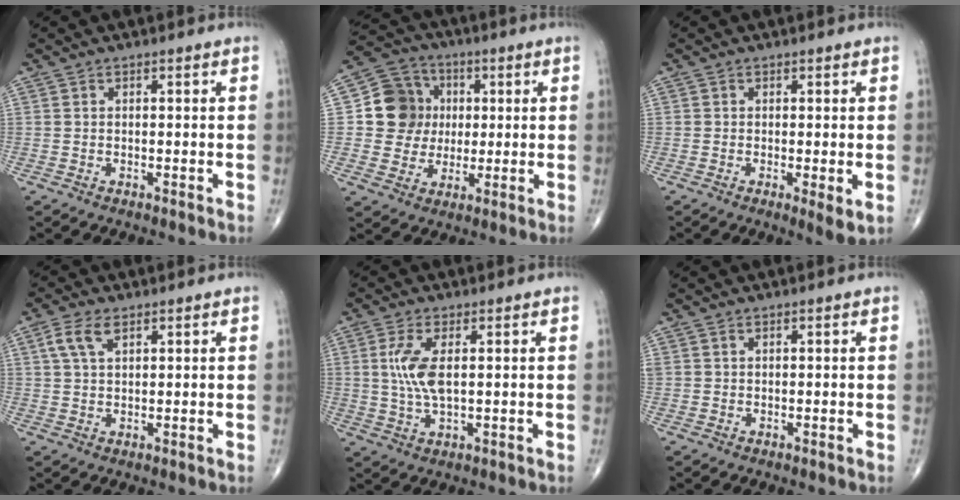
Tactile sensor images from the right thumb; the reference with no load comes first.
{"total": 11.2, "force": [1.3, 10.4, 3.8], "torque": [-0.028, 0.008, 0.019]}
{"total": 3.2, "force": [-0.5, 0.8, 3.0], "torque": [-0.051, -0.012, -0.012]}
{"total": 4.6, "force": [2.2, 2.3, 3.3], "torque": [-0.070, 0.006, 0.046]}
{"total": 6.9, "force": [1.2, 2.7, 6.3], "torque": [-0.146, -0.006, 0.027]}
{"total": 0.6, "force": [0.4, 0.4, 0.2], "torque": [0.001, 0.003, 0.007]}